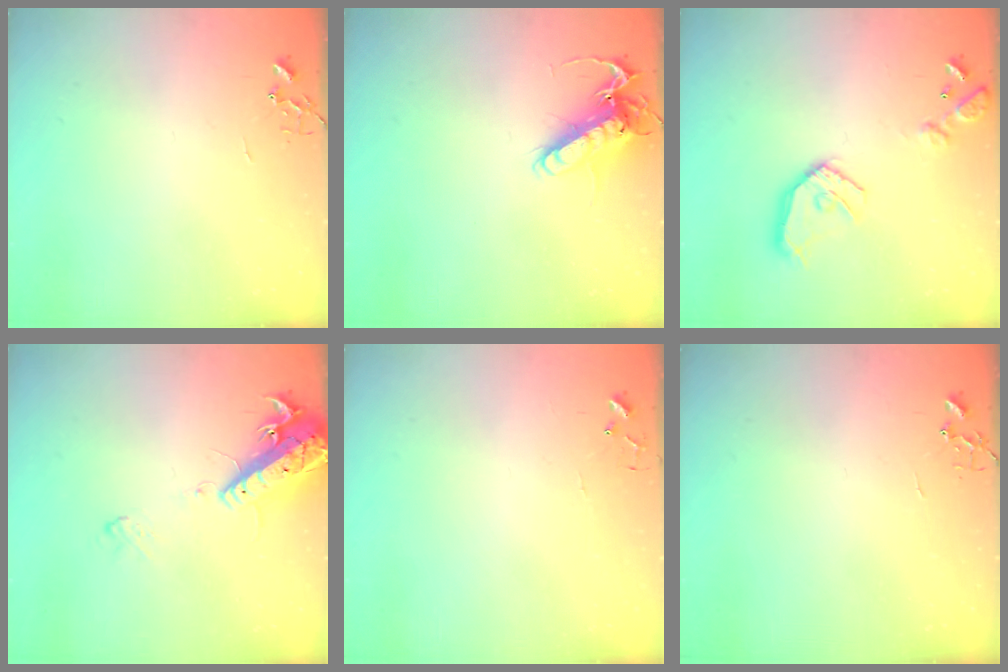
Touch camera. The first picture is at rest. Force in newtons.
{"total": 14.4, "press": 14.2, "slide": 2.2}
{"total": 14.7, "press": 14.6, "slide": 1.6}
{"total": 15.1, "press": 14.7, "slide": 3.5}
{"total": 4.9, "press": 4.8, "slide": 0.4}
{"total": 0.0}